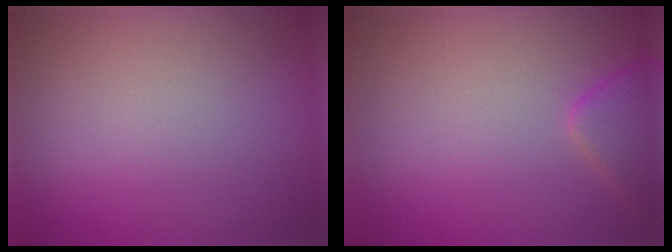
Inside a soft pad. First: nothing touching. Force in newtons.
{"total": 2.4, "press": 2.4, "slide": 0.1}